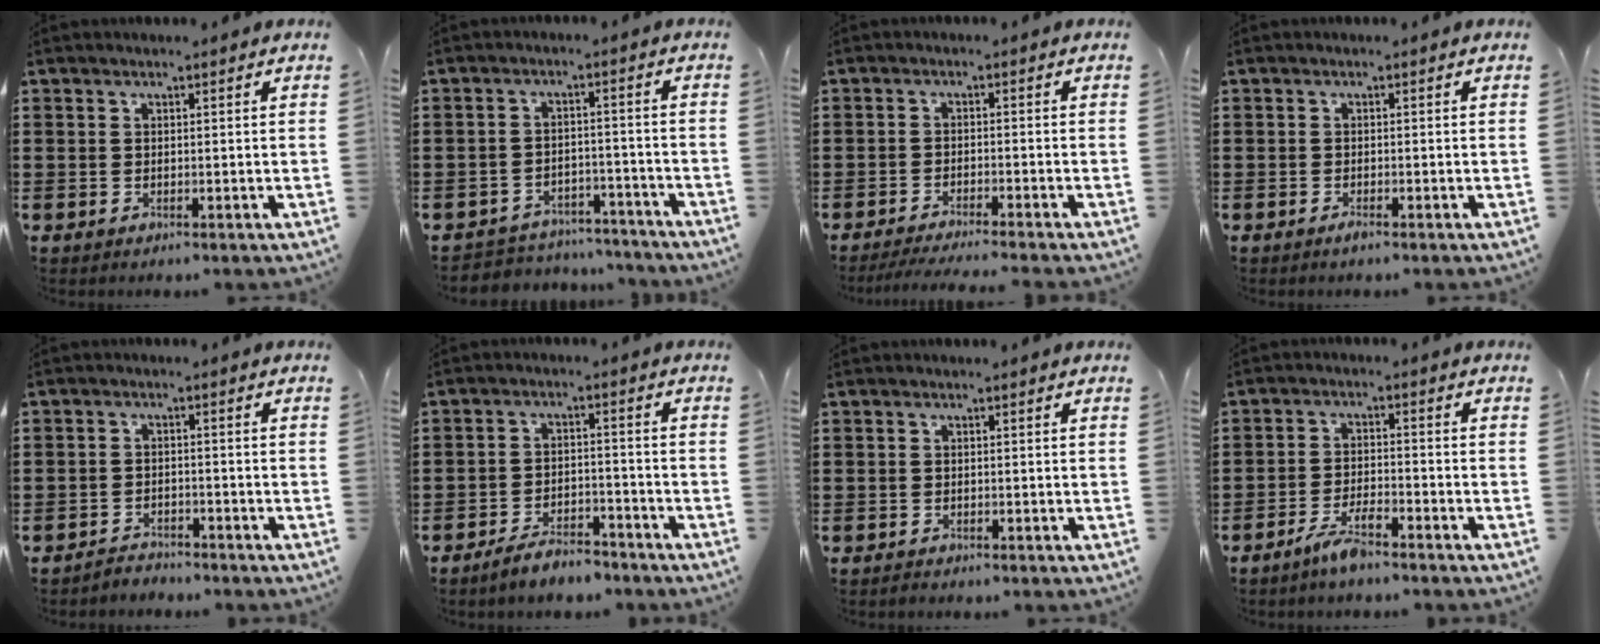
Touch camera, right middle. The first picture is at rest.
{"total": 4.1, "force": [-4.0, 0.7, -0.1], "torque": [-0.006, 0.004, -0.086]}
{"total": 2.9, "force": [-2.7, -0.3, 1.1], "torque": [-0.017, -0.002, -0.053]}
{"total": 0.9, "force": [-0.7, 0.2, 0.6], "torque": [-0.013, -0.007, -0.011]}
{"total": 2.6, "force": [-2.6, 0.5, -0.3], "torque": [-0.002, 0.002, -0.059]}
{"total": 4.8, "force": [-4.5, 0.8, 1.5], "torque": [-0.031, 0.005, -0.089]}
{"total": 0.6, "force": [-0.5, 0.1, 0.0], "torque": [-0.001, 0.000, -0.012]}
{"total": 4.3, "force": [-3.4, 0.8, 2.5], "torque": [-0.054, 0.002, -0.066]}